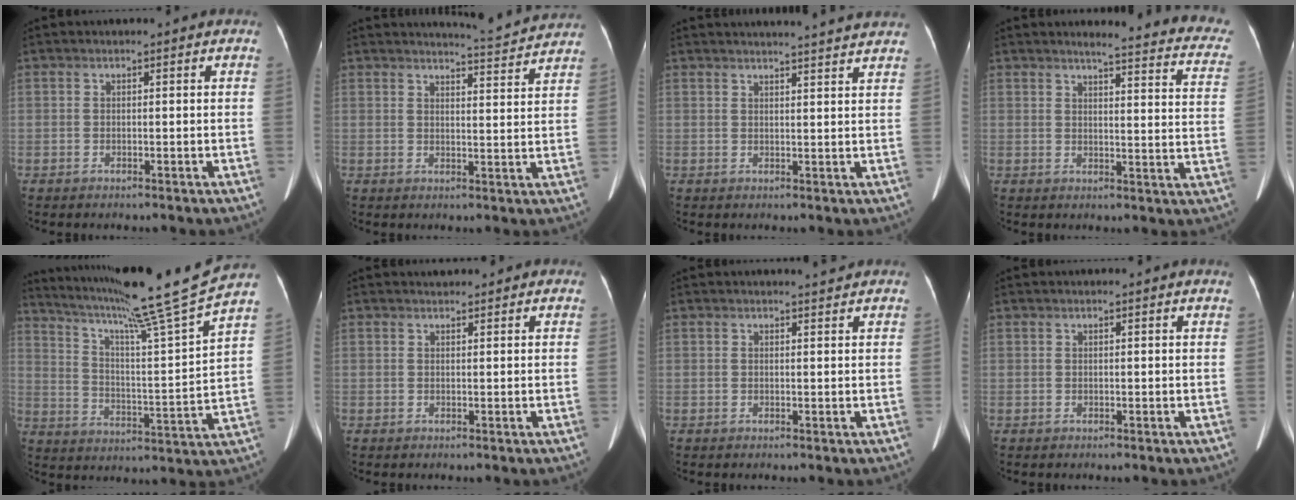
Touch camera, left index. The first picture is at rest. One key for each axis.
{"total": 6.4, "fx": 6.4, "fy": -0.9, "fz": 0.4, "tx": -0.024, "ty": -0.011, "tz": 0.081}
{"total": 11.6, "fx": 11.0, "fy": -0.5, "fz": 3.5, "tx": -0.046, "ty": -0.007, "tz": 0.119}
{"total": 17.6, "fx": 16.2, "fy": 1.8, "fz": 6.5, "tx": -0.061, "ty": -0.067, "tz": 0.160}
{"total": 20.9, "fx": 17.6, "fy": -2.9, "fz": 10.9, "tx": -0.189, "ty": -0.032, "tz": 0.260}
{"total": 1.1, "fx": 1.0, "fy": 0.6, "fz": -0.1, "tx": -0.001, "ty": 0.011, "tz": 0.015}
{"total": 1.4, "fx": 1.3, "fy": -0.5, "fz": 0.1, "tx": -0.009, "ty": -0.007, "tz": 0.022}
{"total": 0.6, "fx": 0.5, "fy": -0.2, "fz": 0.3, "tx": -0.014, "ty": 0.002, "tz": 0.016}